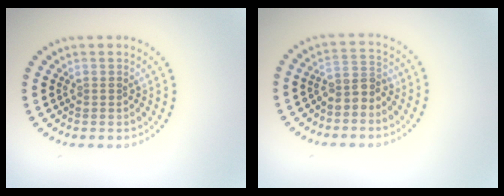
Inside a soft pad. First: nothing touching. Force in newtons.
{"total": 2.4, "press": 1.9, "slide": 1.5}